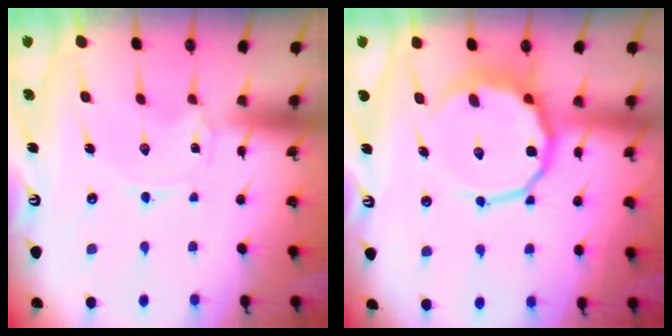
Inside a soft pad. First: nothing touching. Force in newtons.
{"total": 10.5, "press": 9.9, "slide": 3.3}